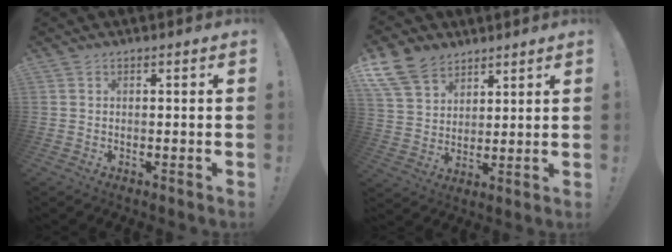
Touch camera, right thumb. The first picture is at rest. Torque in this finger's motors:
{"motor_torque": [1.39, 2.35, 0.35, 0.19, 0.16]}